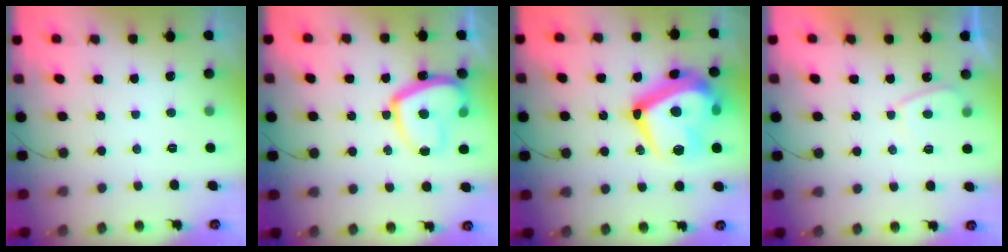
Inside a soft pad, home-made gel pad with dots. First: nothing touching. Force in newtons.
{"total": 14.4, "press": 14.3, "slide": 1.4}
{"total": 24.3, "press": 24.3, "slide": 1.5}
{"total": 2.5, "press": 2.4, "slide": 0.7}